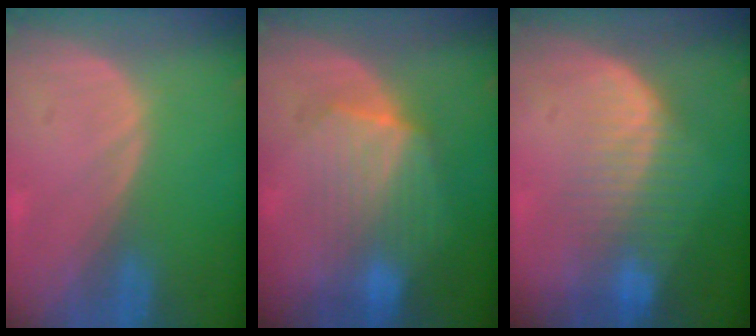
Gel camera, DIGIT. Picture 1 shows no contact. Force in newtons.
{"total": 6.9, "press": 6.9, "slide": 1.1}
{"total": 8.0, "press": 7.0, "slide": 3.8}